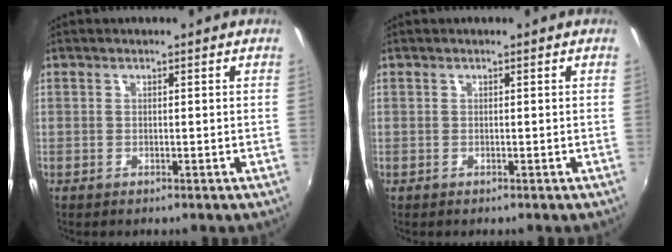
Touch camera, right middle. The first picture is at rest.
{"total": 0.0}